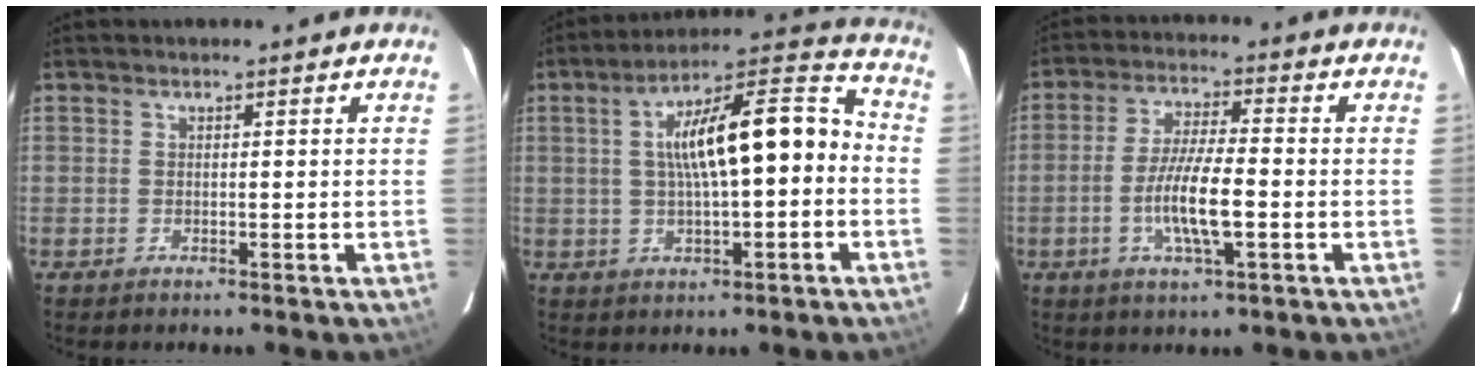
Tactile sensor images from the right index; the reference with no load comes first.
{"total": 16.5, "force": [-0.3, 5.0, 15.7], "torque": [-0.239, 0.042, 0.001]}
{"total": 9.1, "force": [-2.5, 1.6, 8.6], "torque": [-0.169, -0.005, -0.047]}